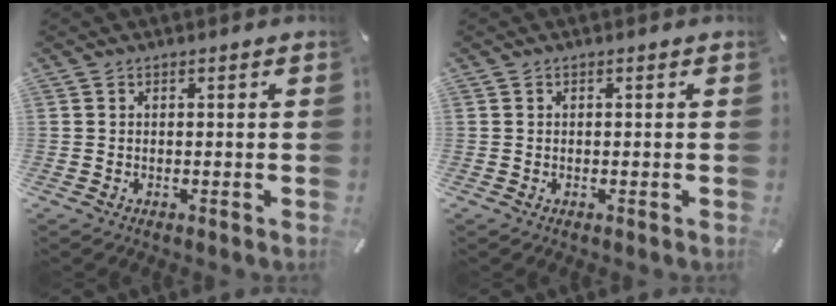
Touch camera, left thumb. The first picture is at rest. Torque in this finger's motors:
{"motor_torque": [0.02, -0.03, 0.05, 0.01, 0.00]}